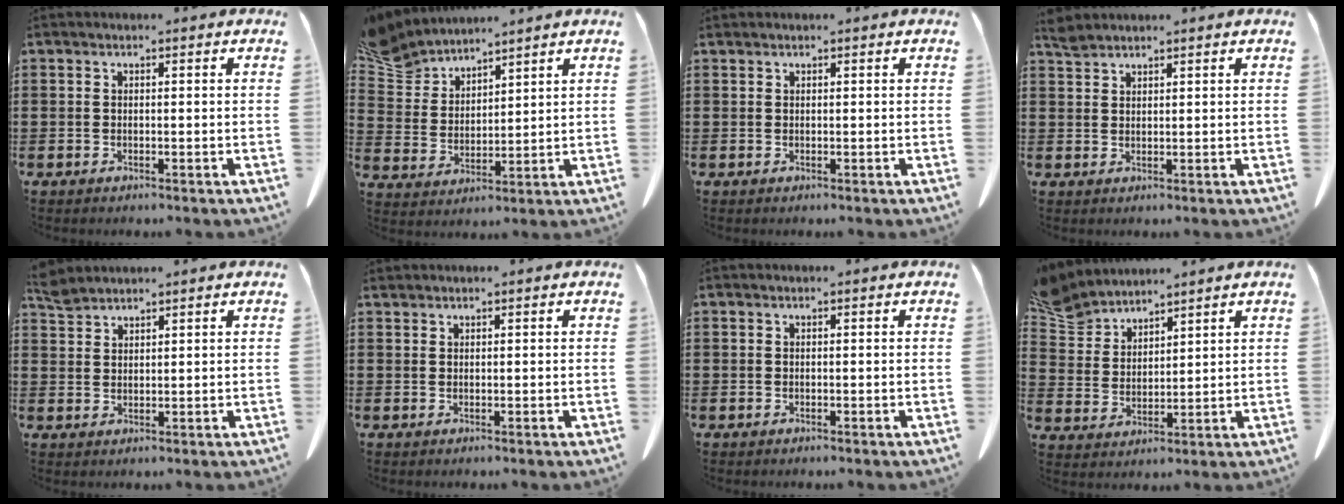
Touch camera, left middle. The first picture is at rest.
{"total": 6.1, "force": [5.6, 2.2, 0.9], "torque": [-0.047, -0.020, 0.105]}
{"total": 0.0}
{"total": 1.9, "force": [1.8, 0.5, 0.5], "torque": [-0.016, -0.001, 0.035]}
{"total": 2.7, "force": [2.5, 0.7, 0.7], "torque": [-0.023, -0.003, 0.048]}
{"total": 0.7, "force": [0.6, 0.1, 0.0], "torque": [-0.002, -0.002, 0.014]}
{"total": 0.0}
{"total": 5.9, "force": [5.4, 2.2, 1.0], "torque": [-0.044, -0.015, 0.102]}